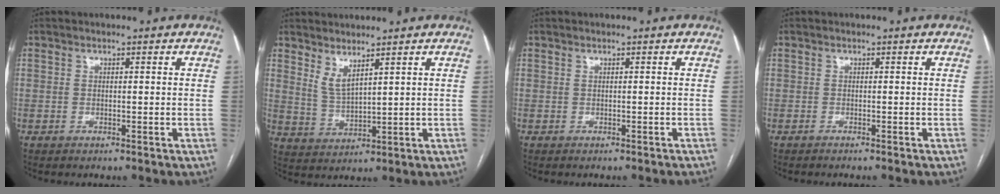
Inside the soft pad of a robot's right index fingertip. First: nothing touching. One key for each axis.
{"total": 3.7, "fx": 2.8, "fy": 0.6, "fz": 2.4, "tx": -0.056, "ty": -0.018, "tz": 0.066}
{"total": 1.6, "fx": -1.4, "fy": -0.2, "fz": 0.8, "tx": -0.013, "ty": 0.007, "tz": -0.015}
{"total": 1.4, "fx": -1.2, "fy": -0.1, "fz": 0.6, "tx": -0.007, "ty": 0.000, "tz": -0.015}